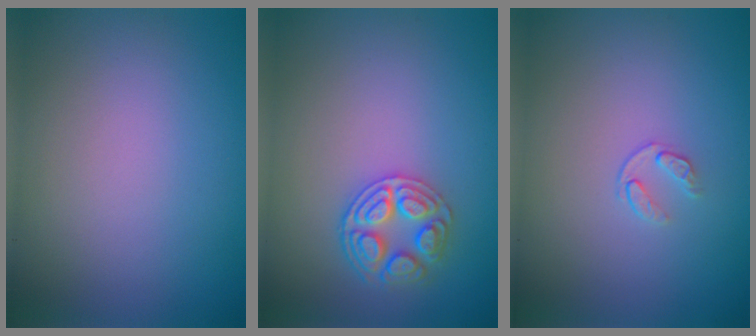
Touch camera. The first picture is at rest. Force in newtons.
{"total": 3.5, "press": 3.3, "slide": 1.1}
{"total": 0.9, "press": 0.5, "slide": 0.8}